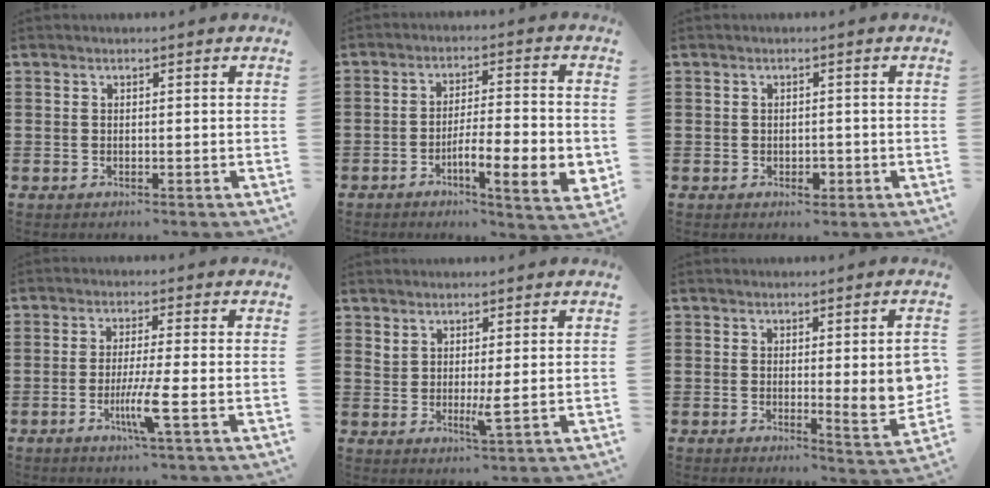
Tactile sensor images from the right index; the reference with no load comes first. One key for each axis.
{"total": 8.2, "fx": -3.1, "fy": 1.6, "fz": 7.4, "tx": -0.120, "ty": -0.006, "tz": -0.055}
{"total": 1.9, "fx": -0.6, "fy": 1.1, "fz": 1.4, "tx": -0.026, "ty": 0.000, "tz": -0.012}
{"total": 6.0, "fx": -2.1, "fy": -0.2, "fz": 5.7, "tx": -0.108, "ty": -0.022, "tz": -0.039}
{"total": 3.2, "fx": 1.0, "fy": 0.2, "fz": 3.0, "tx": -0.057, "ty": -0.007, "tz": 0.018}
{"total": 6.0, "fx": 0.4, "fy": 1.1, "fz": 5.9, "tx": -0.079, "ty": -0.015, "tz": 0.005}